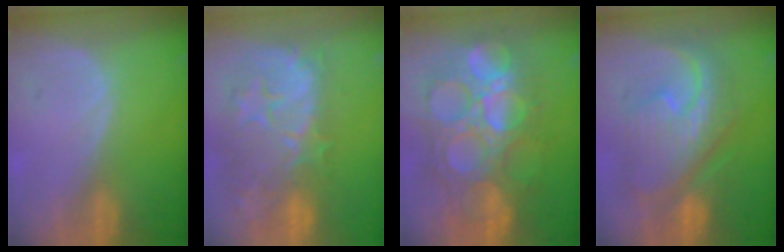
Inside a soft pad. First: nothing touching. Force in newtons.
{"total": 11.7, "press": 10.7, "slide": 4.8}
{"total": 13.6, "press": 13.5, "slide": 1.5}
{"total": 10.7, "press": 10.7, "slide": 0.9}